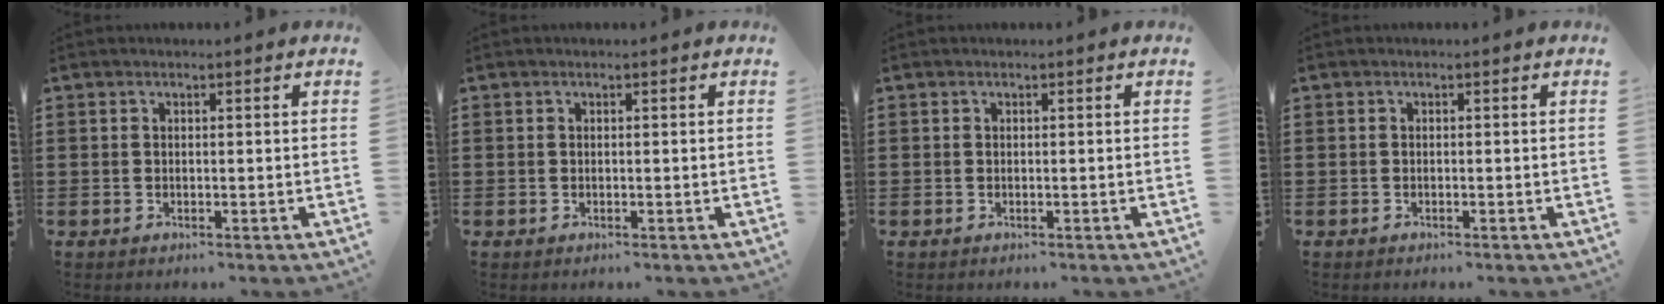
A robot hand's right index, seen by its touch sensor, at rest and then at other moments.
{"total": 0.0}
{"total": 0.0}
{"total": 0.0}